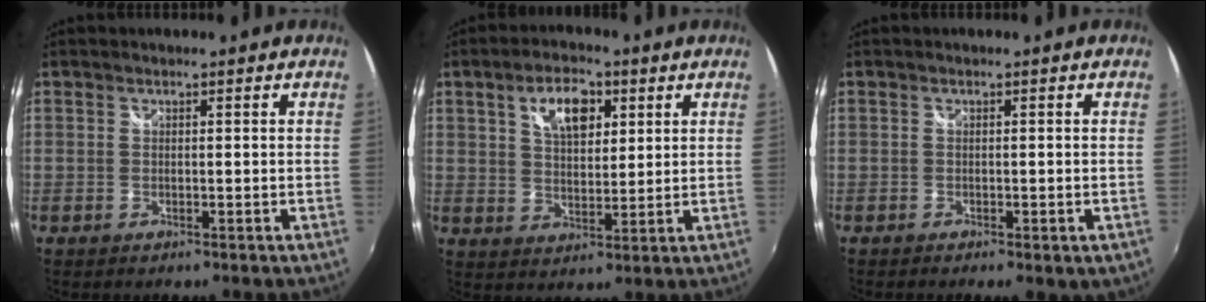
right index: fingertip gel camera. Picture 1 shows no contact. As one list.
[{"total": 8.5, "force": [3.7, 4.4, 6.2], "torque": [-0.105, 0.019, 0.065]}, {"total": 3.3, "force": [-1.8, 1.0, 2.6], "torque": [-0.040, -0.016, -0.020]}]